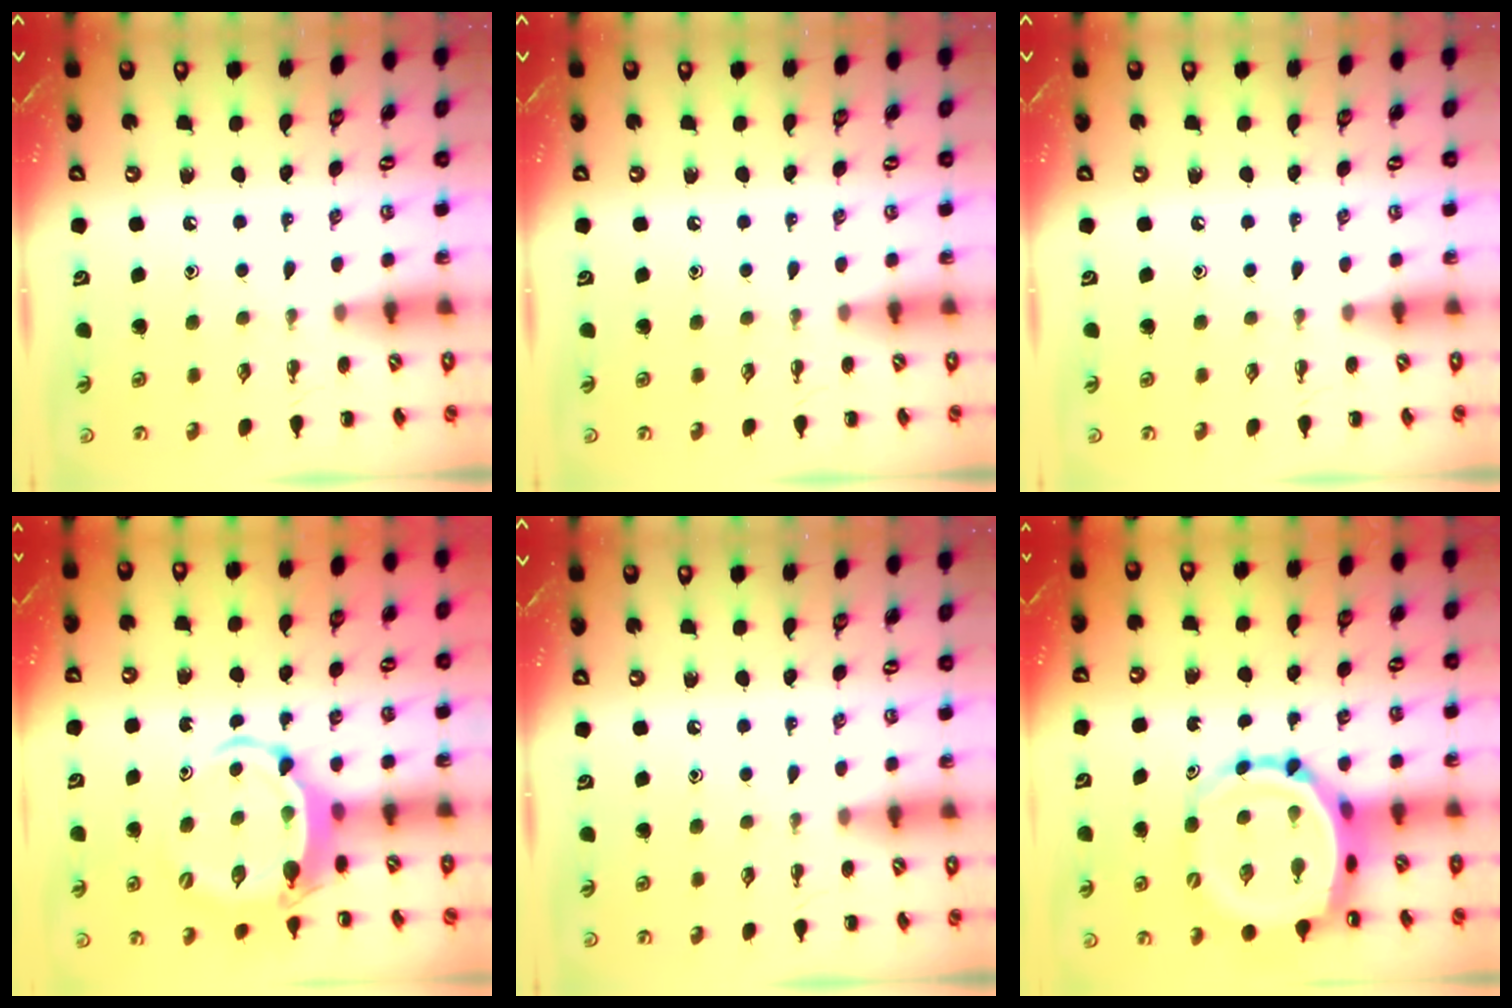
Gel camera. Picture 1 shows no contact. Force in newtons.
{"total": 0.0}
{"total": 0.0}
{"total": 5.9, "press": 5.8, "slide": 1.2}
{"total": 0.0}
{"total": 9.1, "press": 8.9, "slide": 1.9}